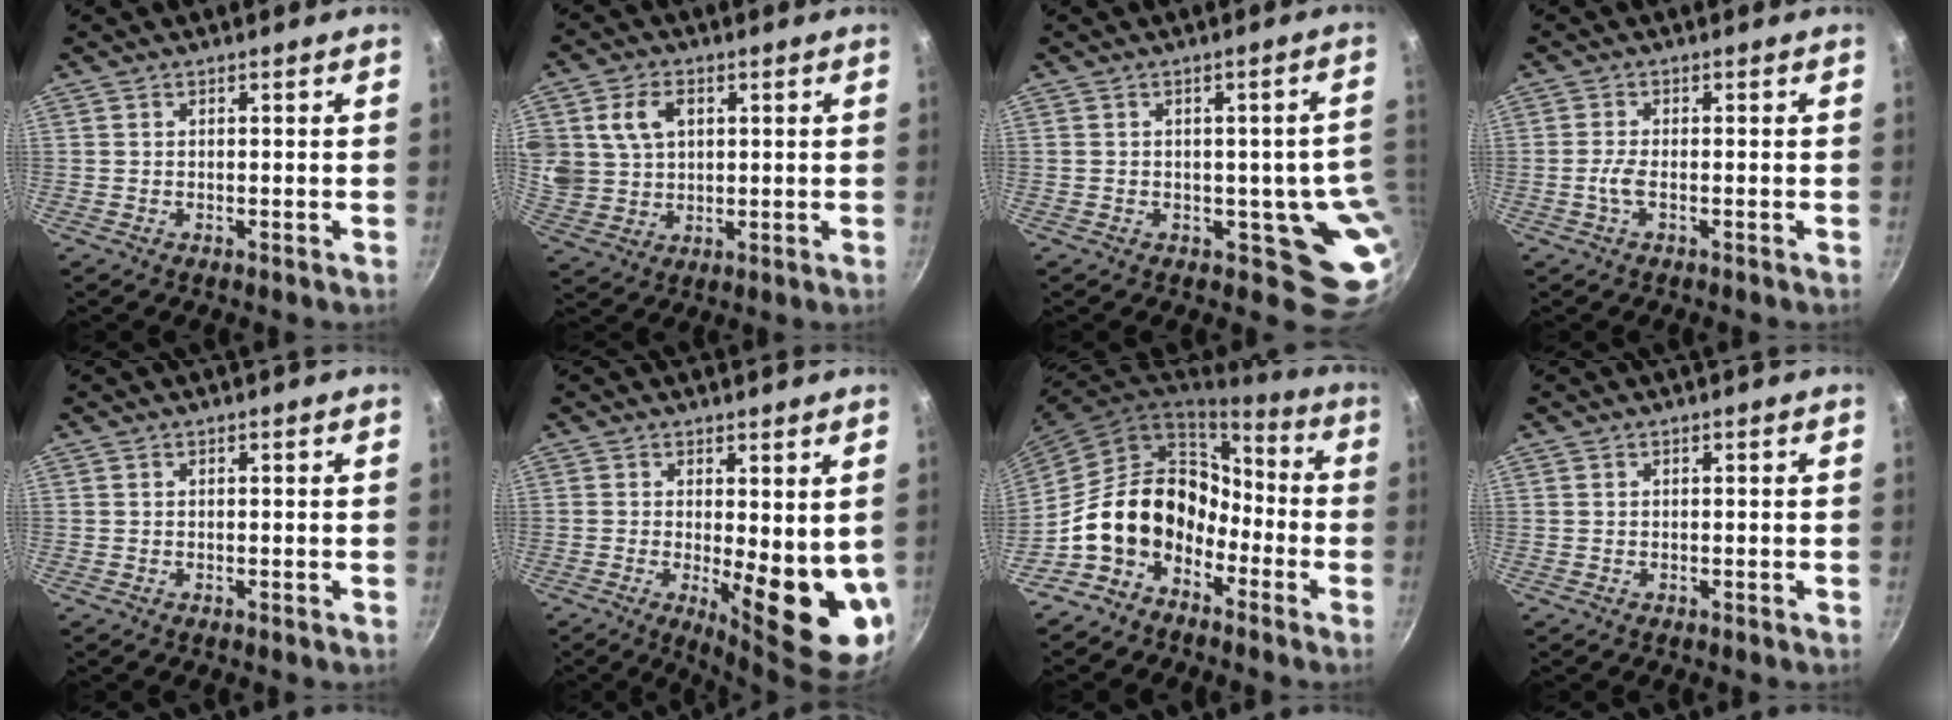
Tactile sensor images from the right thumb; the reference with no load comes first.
{"total": 10.8, "force": [3.2, 8.4, 6.0], "torque": [-0.105, -0.003, 0.067]}
{"total": 7.7, "force": [-0.5, 5.0, 5.8], "torque": [-0.033, -0.012, -0.006]}
{"total": 2.5, "force": [-0.8, 0.6, 2.3], "torque": [-0.055, 0.006, -0.021]}
{"total": 0.0}
{"total": 12.2, "force": [-0.1, 4.2, 11.4], "torque": [-0.133, -0.025, 0.010]}
{"total": 16.2, "force": [-6.9, 11.9, 8.6], "torque": [-0.114, 0.079, -0.129]}
{"total": 0.0}